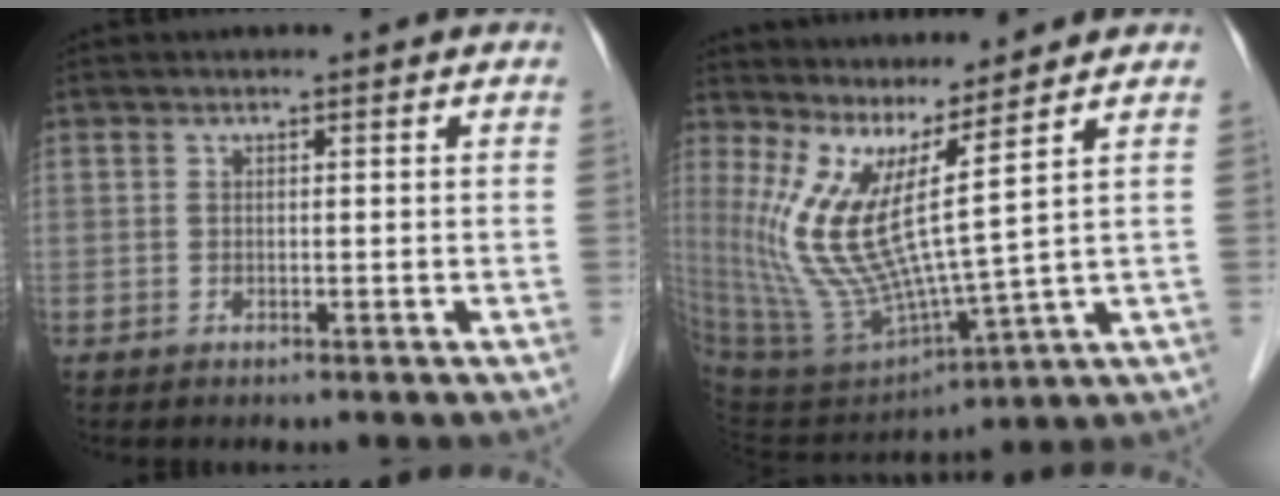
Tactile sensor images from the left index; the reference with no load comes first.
{"total": 11.4, "force": [5.8, -0.5, 9.8], "torque": [-0.224, -0.035, 0.126]}